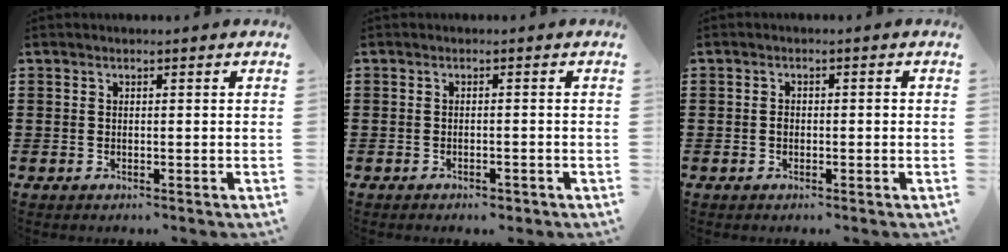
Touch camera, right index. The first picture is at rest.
{"total": 1.1, "force": [-1.0, 0.3, 0.3], "torque": [-0.010, -0.001, -0.020]}
{"total": 1.1, "force": [-0.2, 0.6, 0.9], "torque": [-0.020, 0.001, -0.005]}